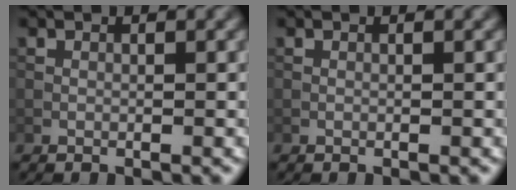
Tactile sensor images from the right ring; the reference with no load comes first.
{"total": 0.0}